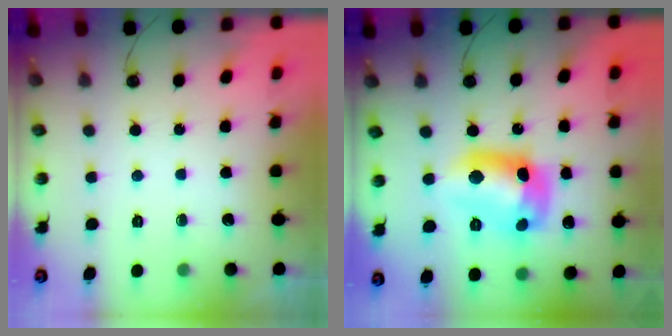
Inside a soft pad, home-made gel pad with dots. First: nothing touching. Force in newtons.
{"total": 14.4, "press": 14.4, "slide": 0.9}